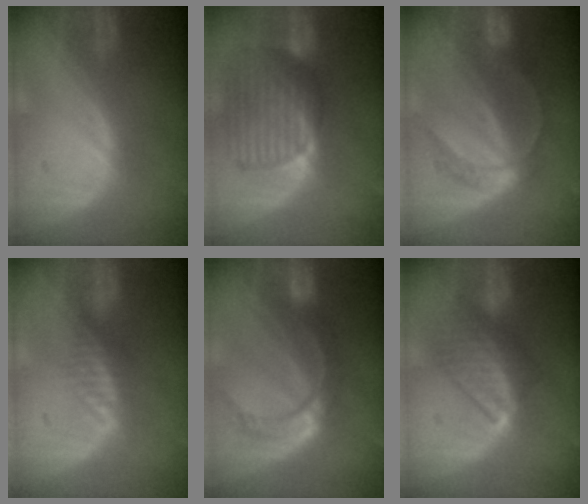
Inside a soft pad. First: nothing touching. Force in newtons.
{"total": 10.1, "press": 8.7, "slide": 5.2}
{"total": 5.4, "press": 5.4, "slide": 0.3}
{"total": 2.0, "press": 1.8, "slide": 0.8}
{"total": 8.8, "press": 7.4, "slide": 4.9}
{"total": 6.6, "press": 6.6, "slide": 0.9}